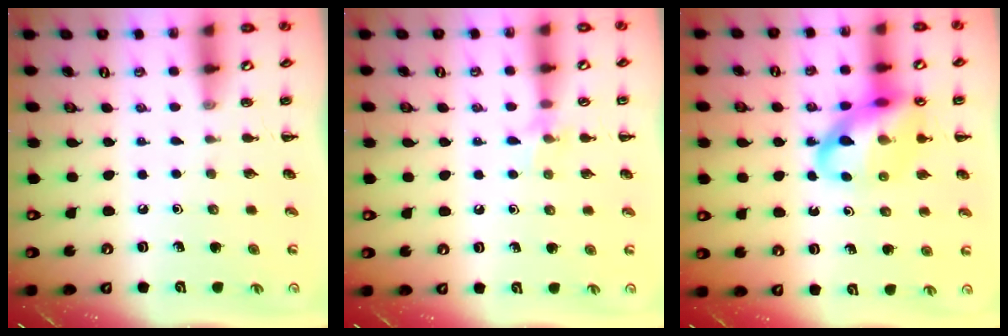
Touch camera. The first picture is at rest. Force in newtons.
{"total": 6.3, "press": 6.1, "slide": 1.4}
{"total": 17.2, "press": 16.9, "slide": 3.1}